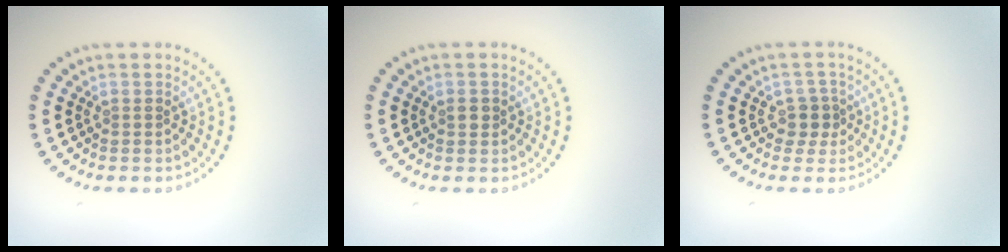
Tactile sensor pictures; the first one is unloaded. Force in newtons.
{"total": 1.0, "press": 0.9, "slide": 0.2}
{"total": 1.8, "press": 1.4, "slide": 1.1}